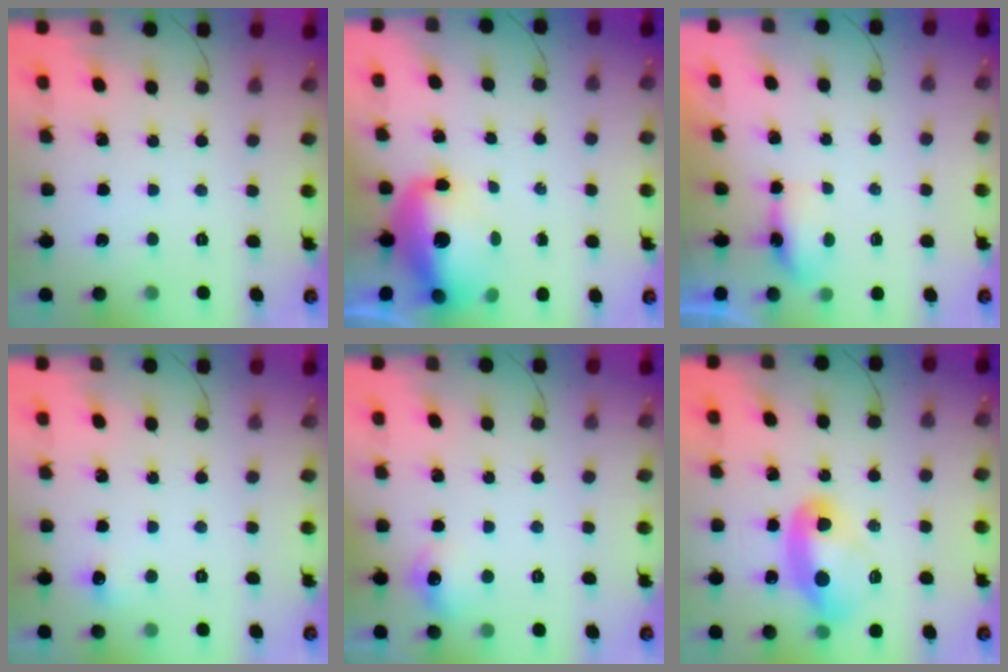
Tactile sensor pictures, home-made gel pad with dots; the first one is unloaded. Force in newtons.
{"total": 13.5, "press": 13.1, "slide": 3.3}
{"total": 3.9, "press": 3.7, "slide": 1.3}
{"total": 3.9, "press": 3.7, "slide": 1.2}
{"total": 6.8, "press": 6.8, "slide": 1.0}
{"total": 16.4, "press": 12.3, "slide": 10.8}